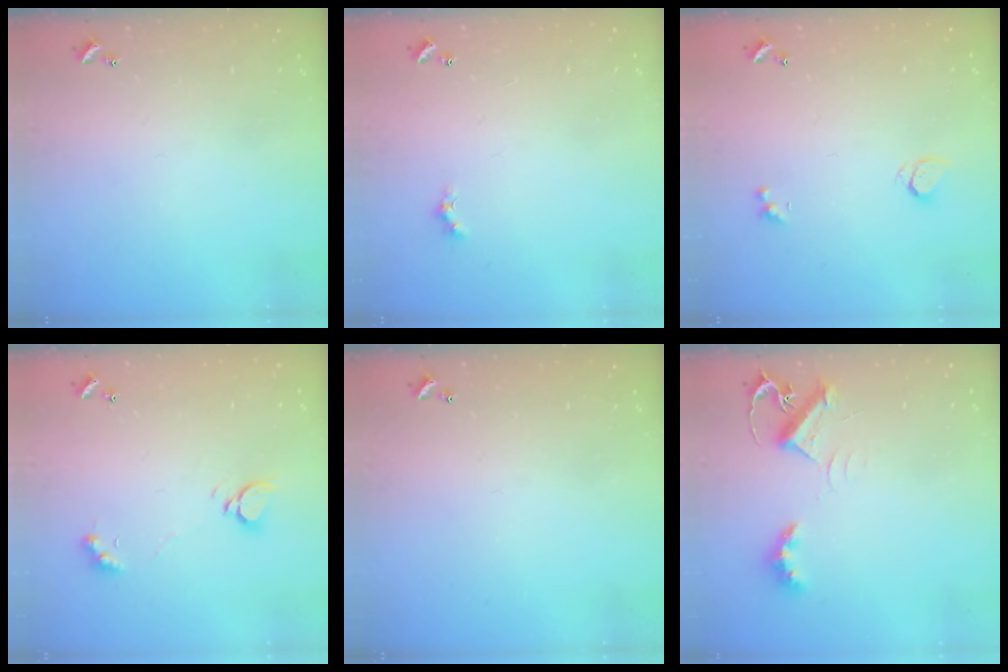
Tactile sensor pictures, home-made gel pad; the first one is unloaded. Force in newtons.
{"total": 0.0}
{"total": 0.7, "press": 0.6, "slide": 0.4}
{"total": 2.9, "press": 2.9, "slide": 0.3}
{"total": 0.0}
{"total": 6.6, "press": 6.6, "slide": 0.4}